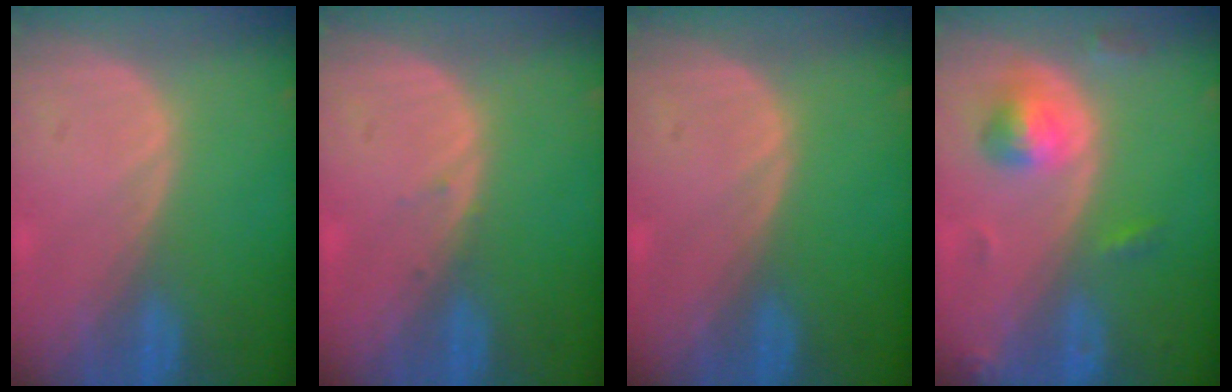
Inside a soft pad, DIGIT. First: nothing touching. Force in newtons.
{"total": 0.7, "press": 0.4, "slide": 0.5}
{"total": 0.0}
{"total": 4.8, "press": 4.8, "slide": 0.7}